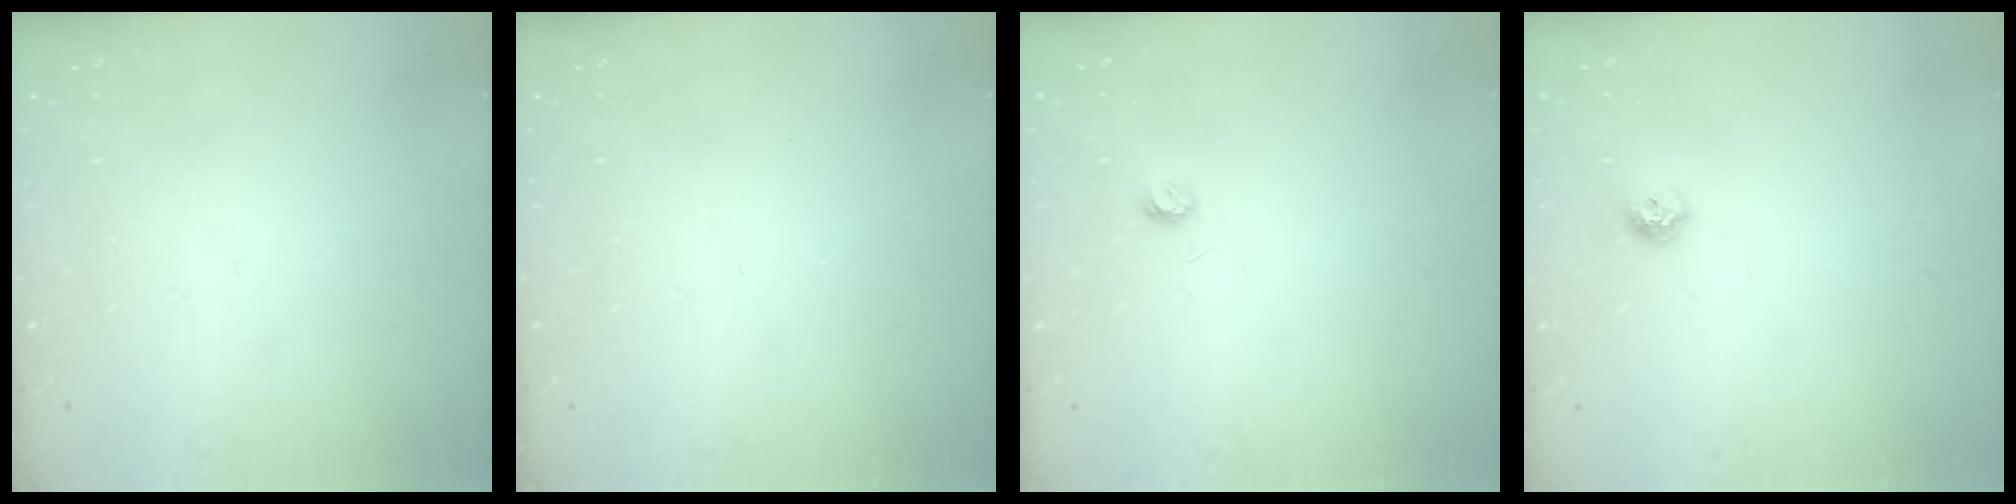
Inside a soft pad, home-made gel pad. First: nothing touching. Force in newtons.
{"total": 0.0}
{"total": 3.3, "press": 3.3, "slide": 0.2}
{"total": 6.4, "press": 6.3, "slide": 0.9}